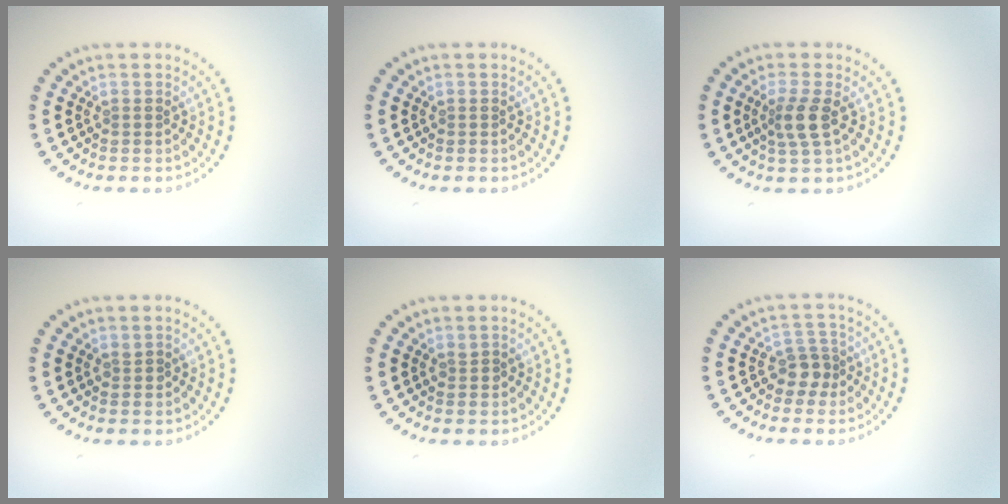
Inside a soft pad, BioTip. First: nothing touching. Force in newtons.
{"total": 0.0}
{"total": 2.3, "press": 2.0, "slide": 1.3}
{"total": 0.5, "press": 0.5, "slide": 0.1}
{"total": 0.5, "press": 0.5, "slide": 0.2}
{"total": 2.0, "press": 1.7, "slide": 1.1}